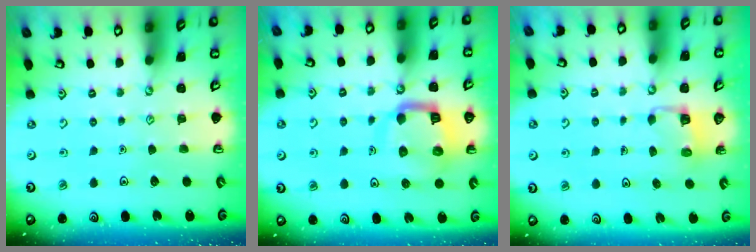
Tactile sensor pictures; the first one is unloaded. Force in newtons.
{"total": 11.1, "press": 11.0, "slide": 1.3}
{"total": 2.8, "press": 2.8, "slide": 0.2}